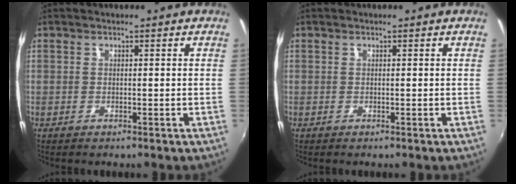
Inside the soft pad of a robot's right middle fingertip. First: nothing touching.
{"total": 0.0}